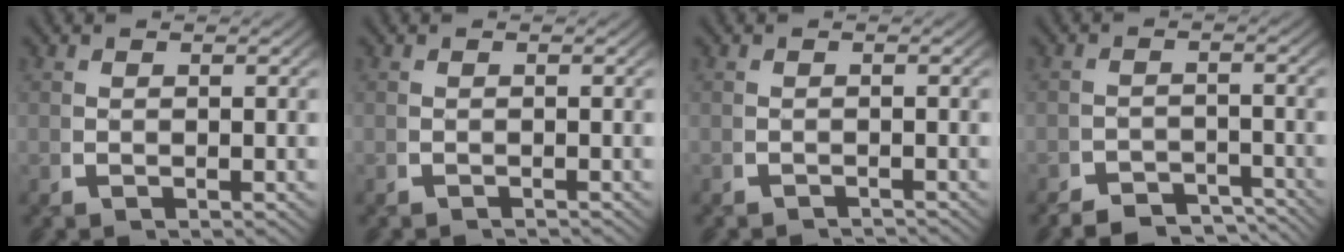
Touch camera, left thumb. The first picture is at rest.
{"total": 0.9, "force": [-0.9, 0.0, -0.2], "torque": [0.001, -0.001, -0.014]}
{"total": 1.7, "force": [-1.6, 0.0, -0.2], "torque": [0.003, -0.003, -0.026]}
{"total": 4.4, "force": [-4.1, 1.3, 0.8], "torque": [0.007, -0.015, -0.071]}